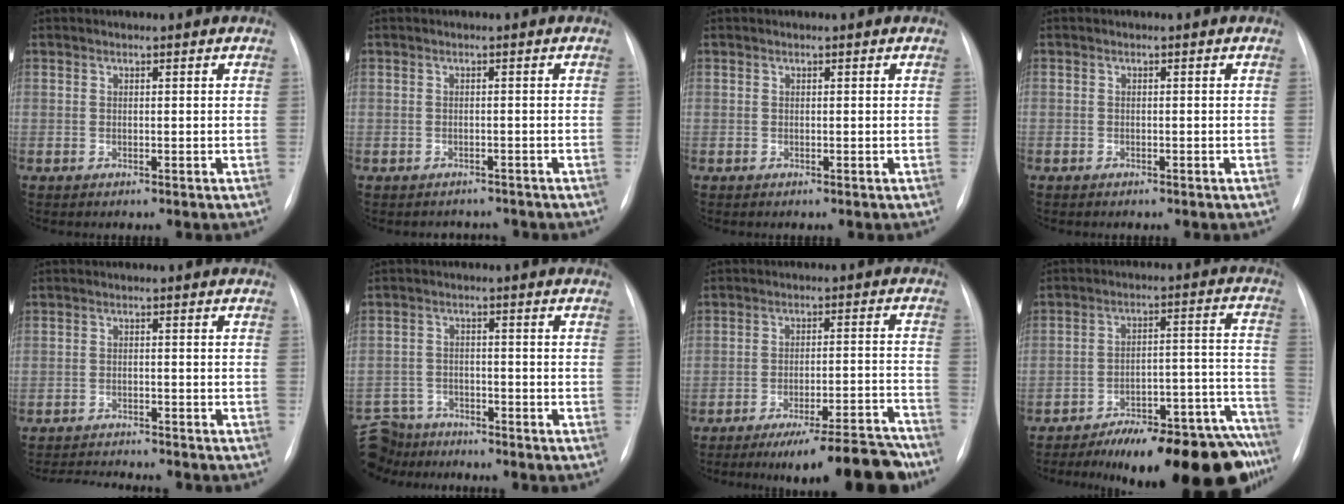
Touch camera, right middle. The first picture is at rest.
{"total": 2.6, "force": [-2.2, 1.2, -0.5], "torque": [0.004, 0.008, -0.031]}
{"total": 0.0}
{"total": 0.7, "force": [-0.6, 0.4, 0.2], "torque": [-0.008, 0.001, -0.008]}
{"total": 7.4, "force": [-7.1, 0.5, 2.0], "torque": [-0.027, -0.006, -0.104]}
{"total": 9.1, "force": [-8.3, 3.7, 0.4], "torque": [-0.022, 0.012, -0.141]}
{"total": 13.6, "force": [-12.1, 0.2, 6.3], "torque": [-0.059, 0.017, -0.178]}
{"total": 23.6, "force": [-19.9, 5.0, 11.7], "torque": [-0.072, 0.027, -0.273]}